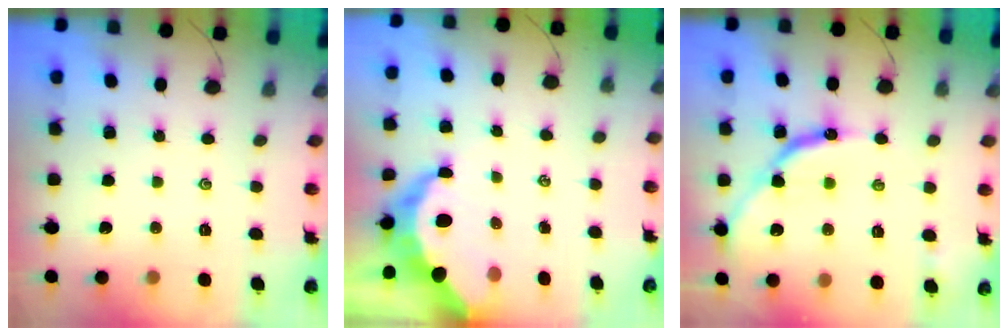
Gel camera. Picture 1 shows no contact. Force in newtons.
{"total": 8.7, "press": 8.6, "slide": 0.8}
{"total": 12.1, "press": 12.1, "slide": 1.1}